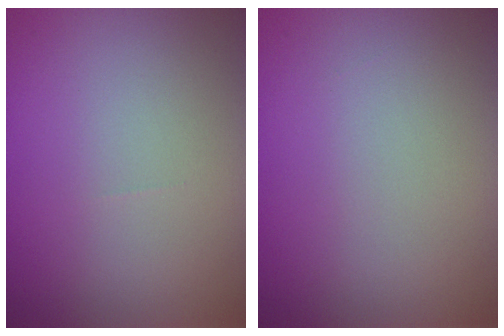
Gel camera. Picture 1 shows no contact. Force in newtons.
{"total": 0.0}